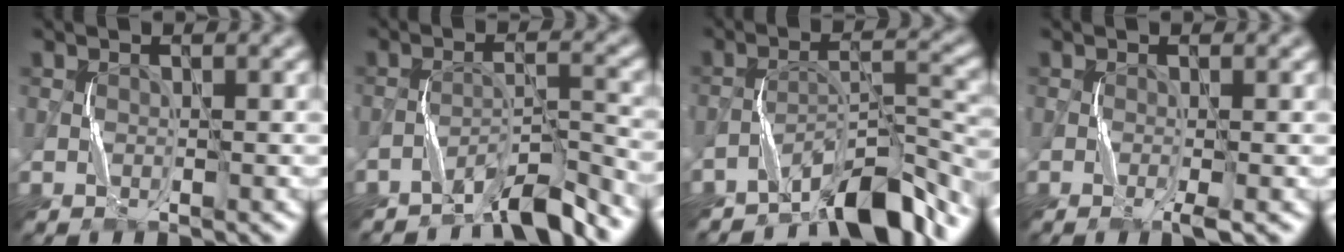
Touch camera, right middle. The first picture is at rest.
{"total": 4.6, "force": [-4.3, 0.2, 1.7], "torque": [-0.026, 0.011, -0.082]}
{"total": 6.8, "force": [-5.9, 1.1, 3.0], "torque": [-0.037, 0.012, -0.103]}
{"total": 1.1, "force": [-0.6, -0.3, 0.9], "torque": [-0.020, -0.001, -0.014]}